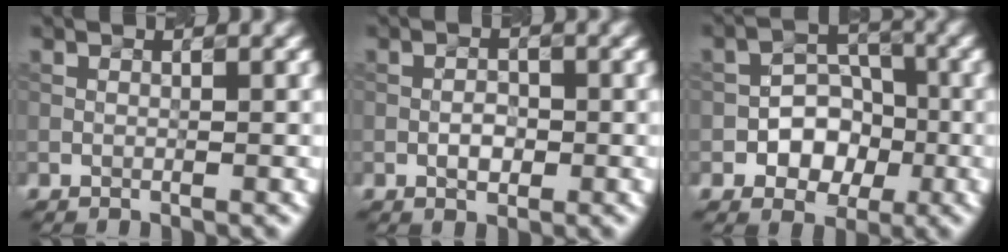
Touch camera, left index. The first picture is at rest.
{"total": 1.2, "force": [-0.6, 0.7, 0.8], "torque": [-0.015, 0.004, -0.004]}
{"total": 3.9, "force": [-1.5, 3.1, 1.9], "torque": [-0.009, 0.006, -0.022]}